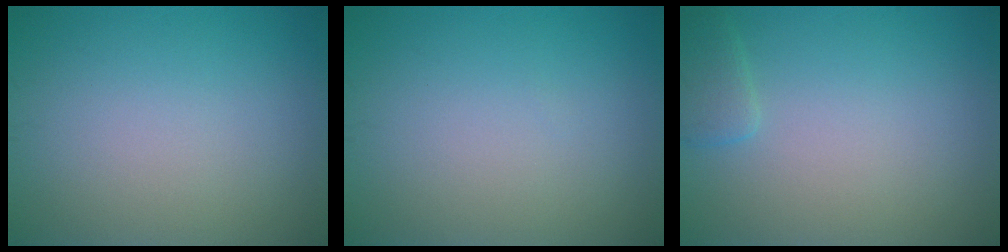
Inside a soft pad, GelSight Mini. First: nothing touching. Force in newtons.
{"total": 0.0}
{"total": 1.5, "press": 1.5, "slide": 0.1}